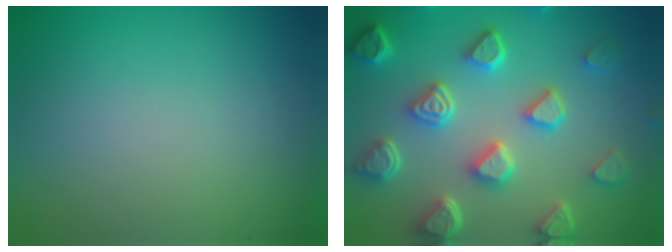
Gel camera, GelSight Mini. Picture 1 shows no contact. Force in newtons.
{"total": 7.2, "press": 5.8, "slide": 4.4}